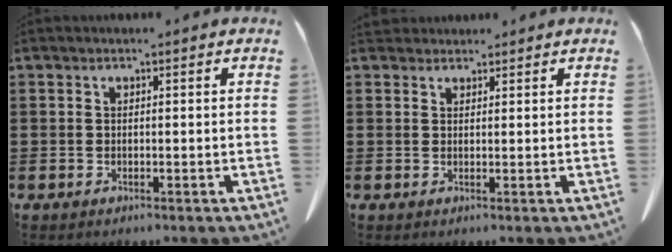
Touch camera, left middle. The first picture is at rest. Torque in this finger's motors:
{"motor_torque": [0.20, 0.19, -0.03, 0.00]}